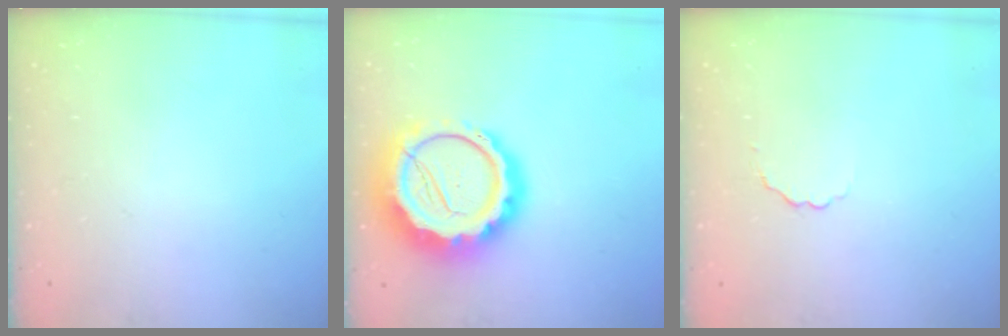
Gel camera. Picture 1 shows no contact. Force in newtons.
{"total": 21.0, "press": 20.5, "slide": 4.4}
{"total": 1.9, "press": 1.7, "slide": 0.8}